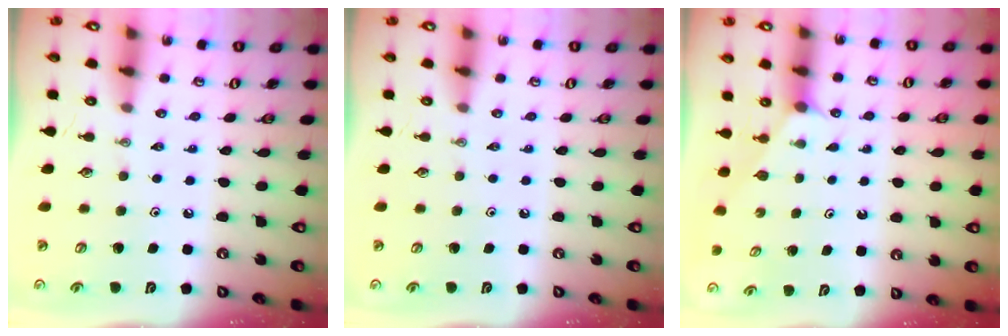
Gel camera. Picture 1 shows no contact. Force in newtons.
{"total": 0.0}
{"total": 1.0, "press": 1.0, "slide": 0.3}